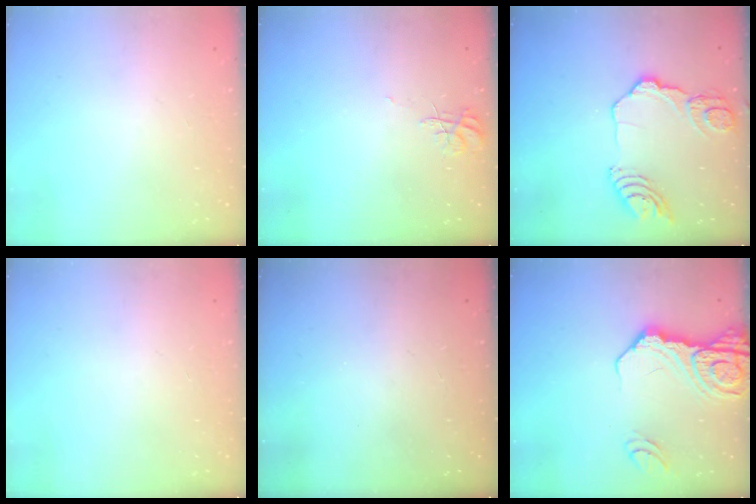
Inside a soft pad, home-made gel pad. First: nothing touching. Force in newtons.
{"total": 6.5, "press": 6.5, "slide": 0.4}
{"total": 14.5, "press": 14.4, "slide": 1.5}
{"total": 0.0}
{"total": 0.0}
{"total": 16.1, "press": 16.0, "slide": 1.8}